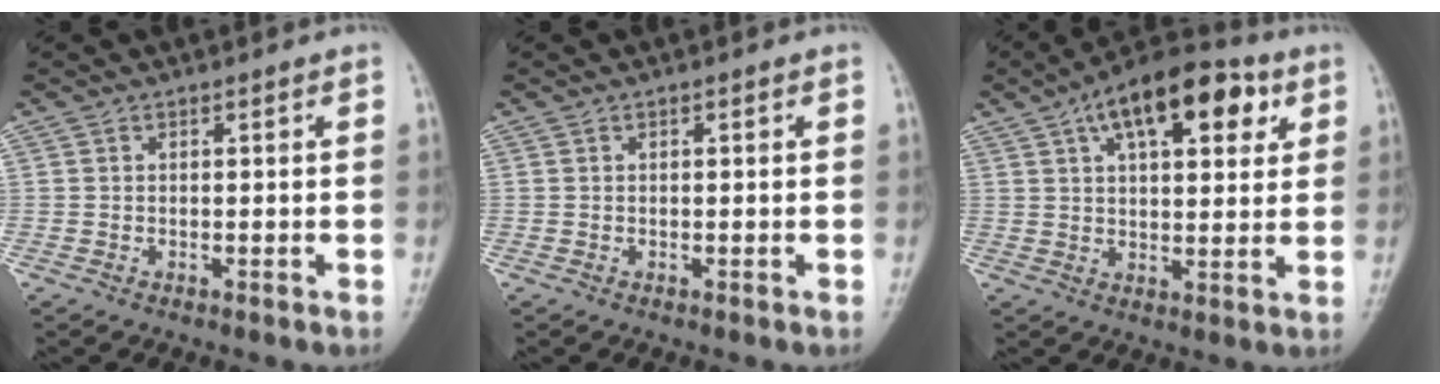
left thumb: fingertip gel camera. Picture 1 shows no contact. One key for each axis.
{"total": 0.0}
{"total": 16.7, "fx": 7.4, "fy": 7.8, "fz": 12.8, "tx": -0.159, "ty": 0.001, "tz": 0.109}